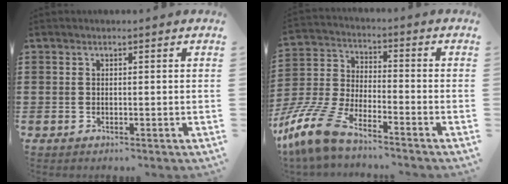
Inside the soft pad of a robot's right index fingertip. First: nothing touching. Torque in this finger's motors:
{"motor_torque": [1.05, 1.09, 0.72, 0.16]}